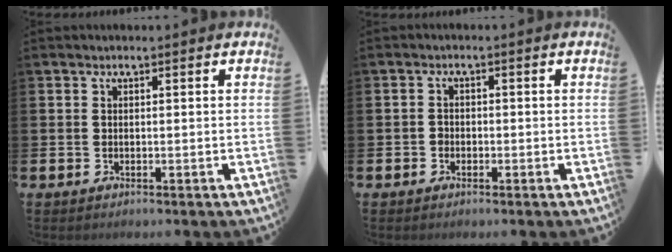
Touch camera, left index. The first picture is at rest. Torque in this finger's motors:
{"motor_torque": [-0.05, 0.06, -0.01, 0.00]}